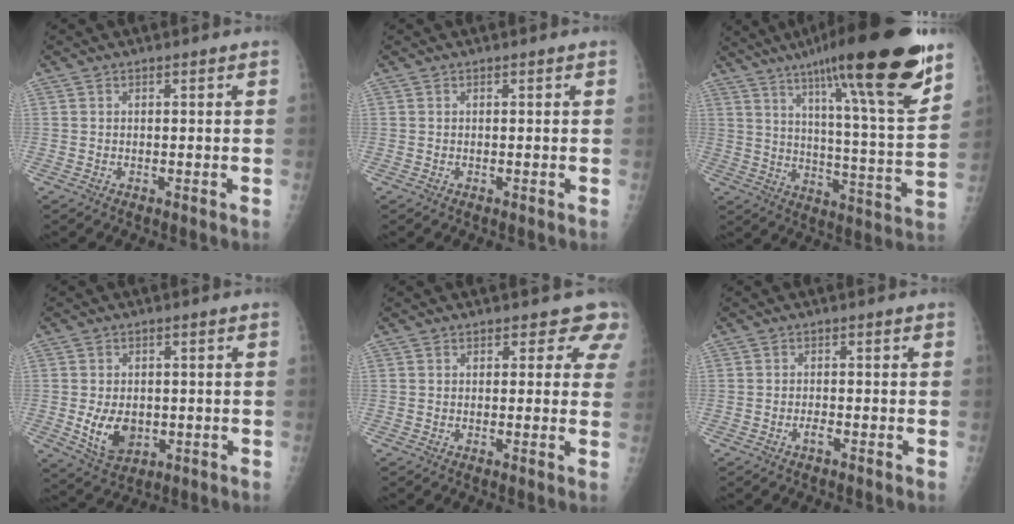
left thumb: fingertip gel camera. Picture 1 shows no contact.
{"total": 0.0}
{"total": 26.2, "force": [17.1, 3.1, 19.6], "torque": [-0.286, -0.057, 0.260]}
{"total": 7.3, "force": [-1.0, 5.1, 5.1], "torque": [-0.072, -0.009, -0.003]}
{"total": 4.7, "force": [3.9, 2.6, 0.7], "torque": [0.035, -0.017, 0.022]}
{"total": 1.3, "force": [-0.8, 0.4, 1.0], "torque": [-0.020, 0.005, -0.016]}